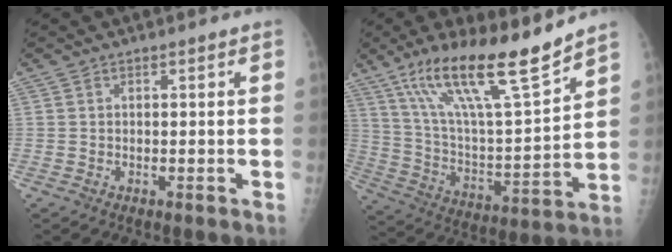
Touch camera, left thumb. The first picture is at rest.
{"total": 20.4, "force": [14.4, 3.1, 14.1], "torque": [-0.229, -0.067, 0.262]}